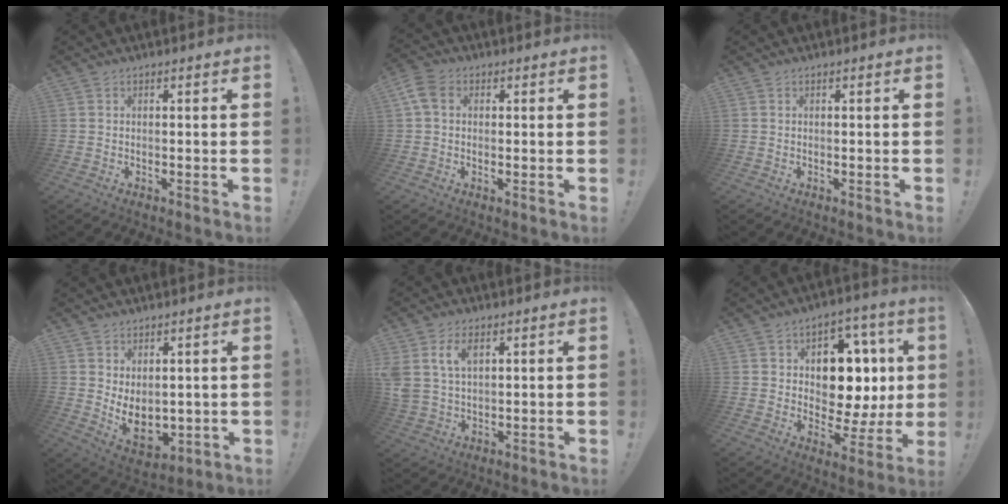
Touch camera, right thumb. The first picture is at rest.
{"total": 6.0, "force": [1.7, 4.2, 3.9], "torque": [-0.079, 0.006, 0.036]}
{"total": 0.0}
{"total": 7.2, "force": [1.3, 5.0, 5.0], "torque": [-0.070, -0.028, 0.033]}
{"total": 7.7, "force": [3.6, 4.8, 4.9], "torque": [-0.102, -0.007, 0.066]}
{"total": 12.8, "force": [3.0, 9.6, 8.0], "torque": [-0.103, -0.016, 0.065]}